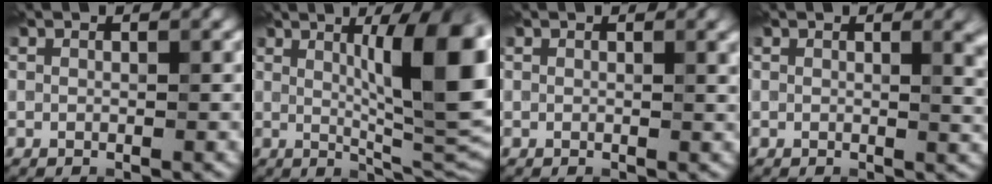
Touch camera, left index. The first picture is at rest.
{"total": 11.3, "force": [2.5, 2.6, 10.7], "torque": [-0.140, -0.003, 0.046]}
{"total": 1.6, "force": [0.9, 0.4, 1.3], "torque": [-0.015, -0.001, 0.015]}
{"total": 3.6, "force": [1.2, 1.4, 3.1], "torque": [-0.030, -0.001, 0.020]}